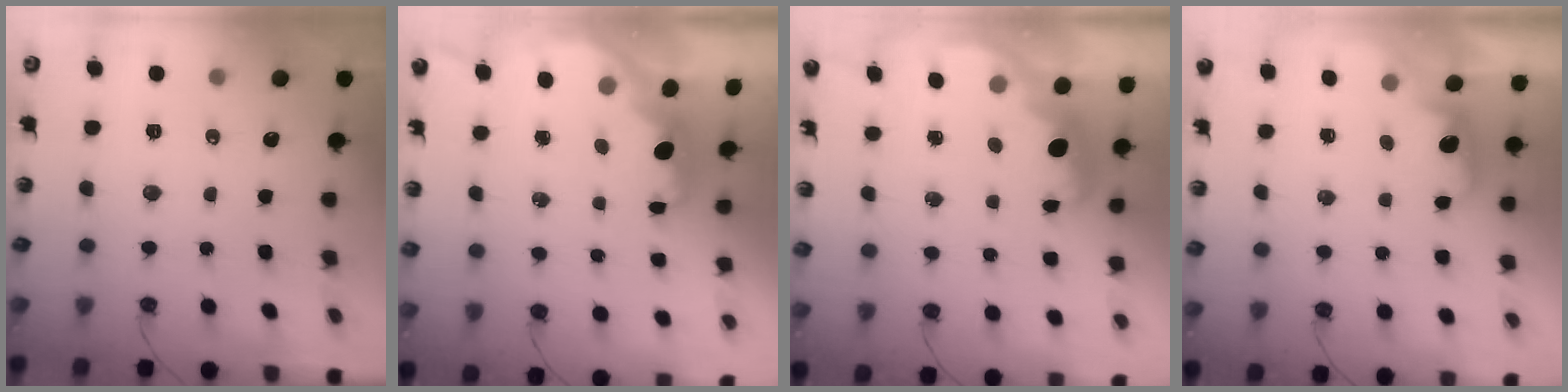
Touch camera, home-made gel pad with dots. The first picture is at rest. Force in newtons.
{"total": 2.4, "press": 2.3, "slide": 0.8}
{"total": 2.6, "press": 2.6, "slide": 0.5}
{"total": 1.4, "press": 1.2, "slide": 0.8}